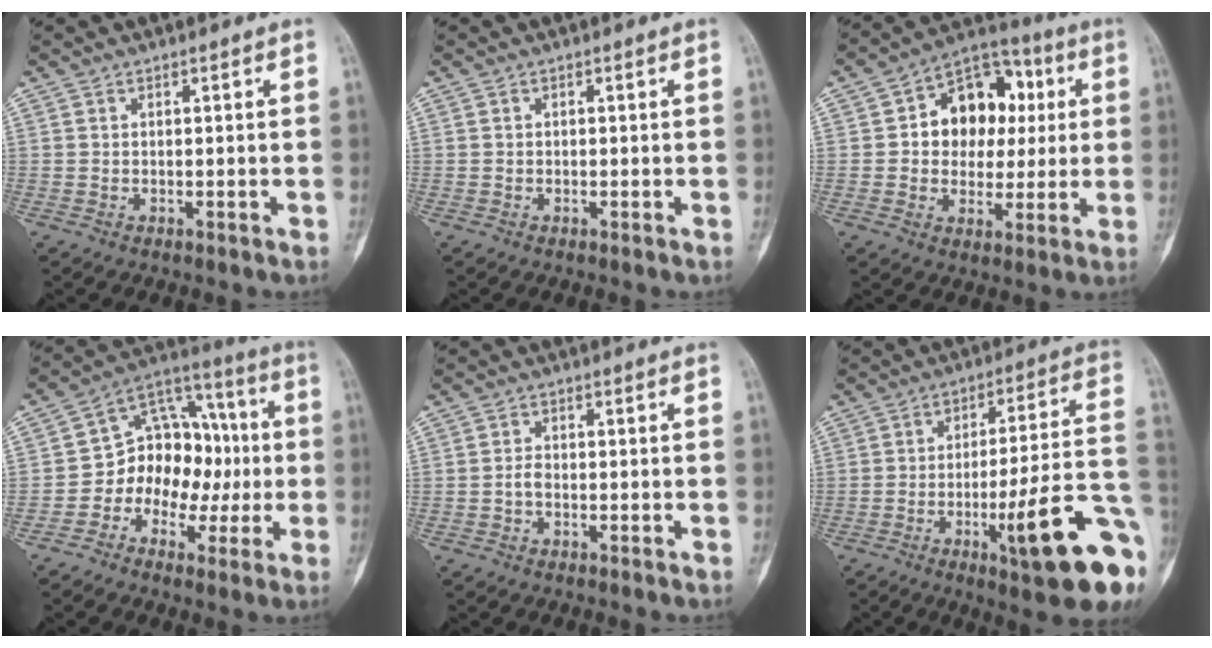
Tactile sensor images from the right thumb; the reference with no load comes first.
{"total": 0.0}
{"total": 15.1, "force": [2.4, 11.4, 9.6], "torque": [-0.080, 0.019, 0.031]}
{"total": 14.9, "force": [-2.0, 11.5, 9.3], "torque": [-0.084, 0.048, -0.043]}
{"total": 1.5, "force": [-0.6, 0.9, 1.1], "torque": [-0.019, 0.005, -0.014]}
{"total": 20.1, "force": [-7.5, 3.0, 18.4], "torque": [-0.219, 0.025, -0.104]}